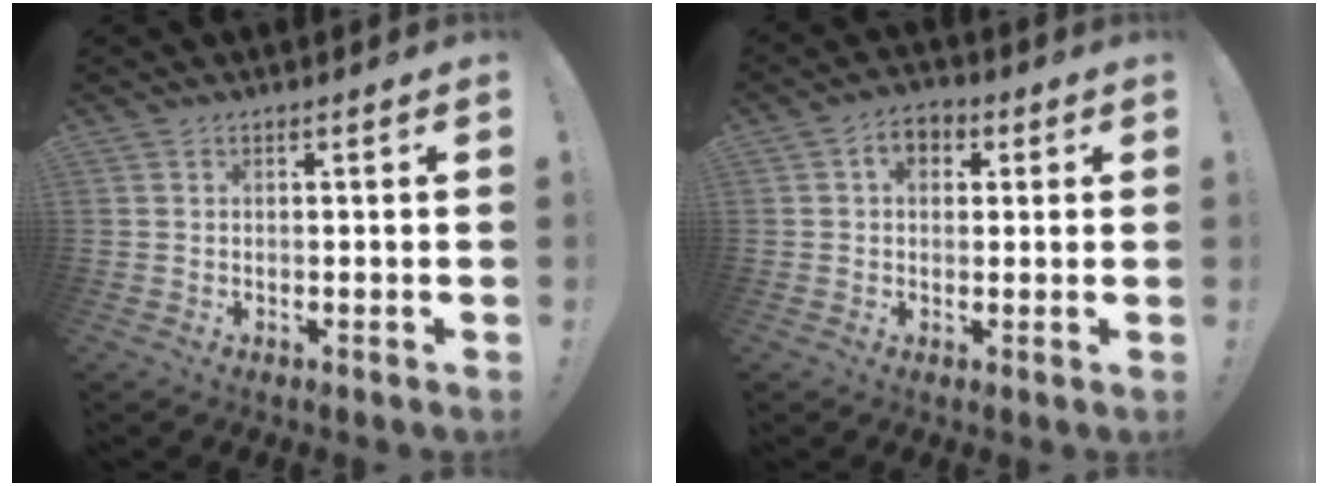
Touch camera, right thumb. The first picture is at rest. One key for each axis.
{"total": 5.6, "fx": 1.5, "fy": 4.2, "fz": 3.4, "tx": -0.053, "ty": 0.008, "tz": 0.027}